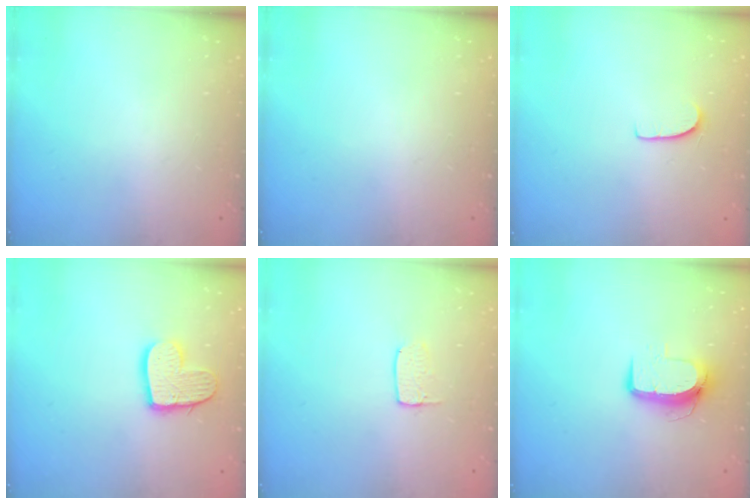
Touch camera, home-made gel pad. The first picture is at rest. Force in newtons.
{"total": 0.0}
{"total": 5.7, "press": 5.7, "slide": 0.3}
{"total": 12.6, "press": 12.5, "slide": 1.0}
{"total": 3.8, "press": 3.8, "slide": 0.2}
{"total": 9.1, "press": 9.1, "slide": 0.9}